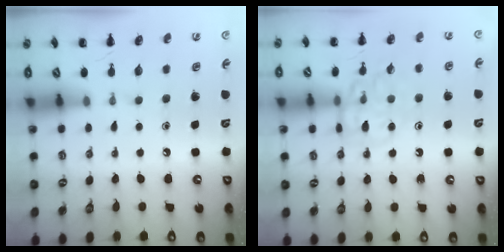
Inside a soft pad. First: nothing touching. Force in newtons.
{"total": 11.9, "press": 11.9, "slide": 1.0}